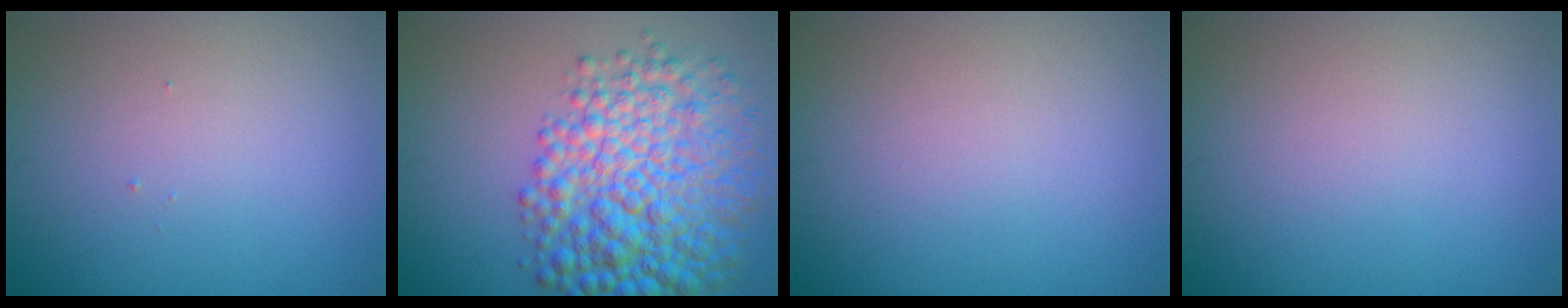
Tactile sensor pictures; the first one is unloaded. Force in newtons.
{"total": 9.4, "press": 9.4, "slide": 0.2}
{"total": 0.0}
{"total": 0.0}